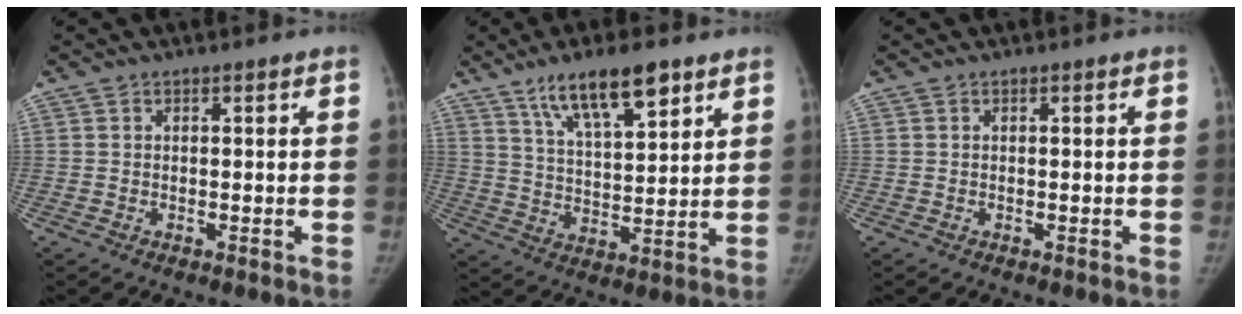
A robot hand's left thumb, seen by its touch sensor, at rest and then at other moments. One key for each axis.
{"total": 13.1, "fx": 8.4, "fy": 4.1, "fz": 9.2, "tx": -0.138, "ty": -0.037, "tz": 0.152}
{"total": 0.0}